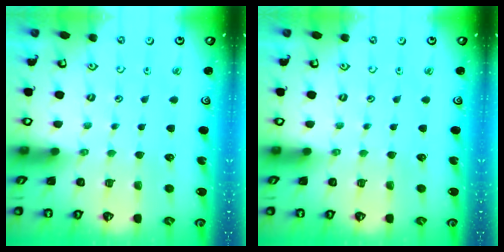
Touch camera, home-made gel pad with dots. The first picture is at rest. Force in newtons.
{"total": 0.0}